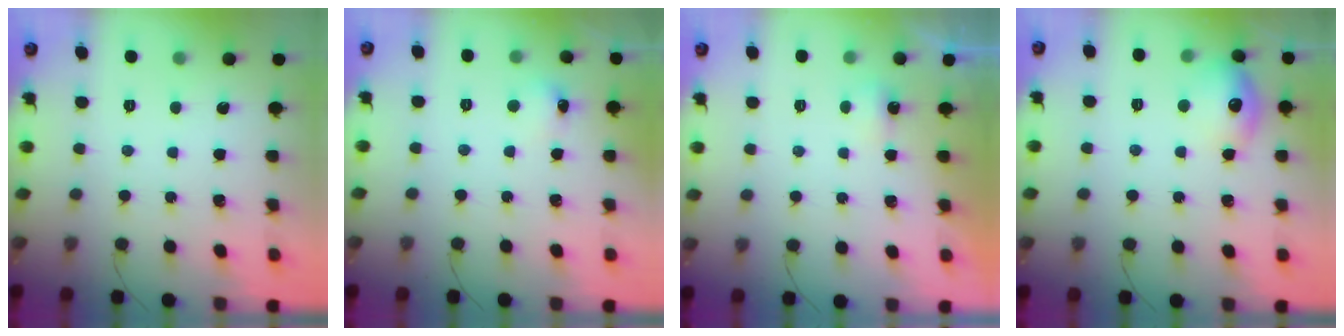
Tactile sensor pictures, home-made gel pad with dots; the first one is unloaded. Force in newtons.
{"total": 5.9, "press": 5.6, "slide": 1.7}
{"total": 2.3, "press": 2.2, "slide": 0.6}
{"total": 11.8, "press": 11.8, "slide": 0.6}